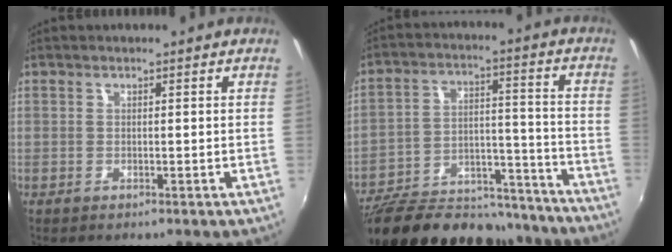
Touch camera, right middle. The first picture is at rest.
{"total": 25.1, "force": [-21.3, 9.9, 8.8], "torque": [-0.174, 0.043, -0.293]}